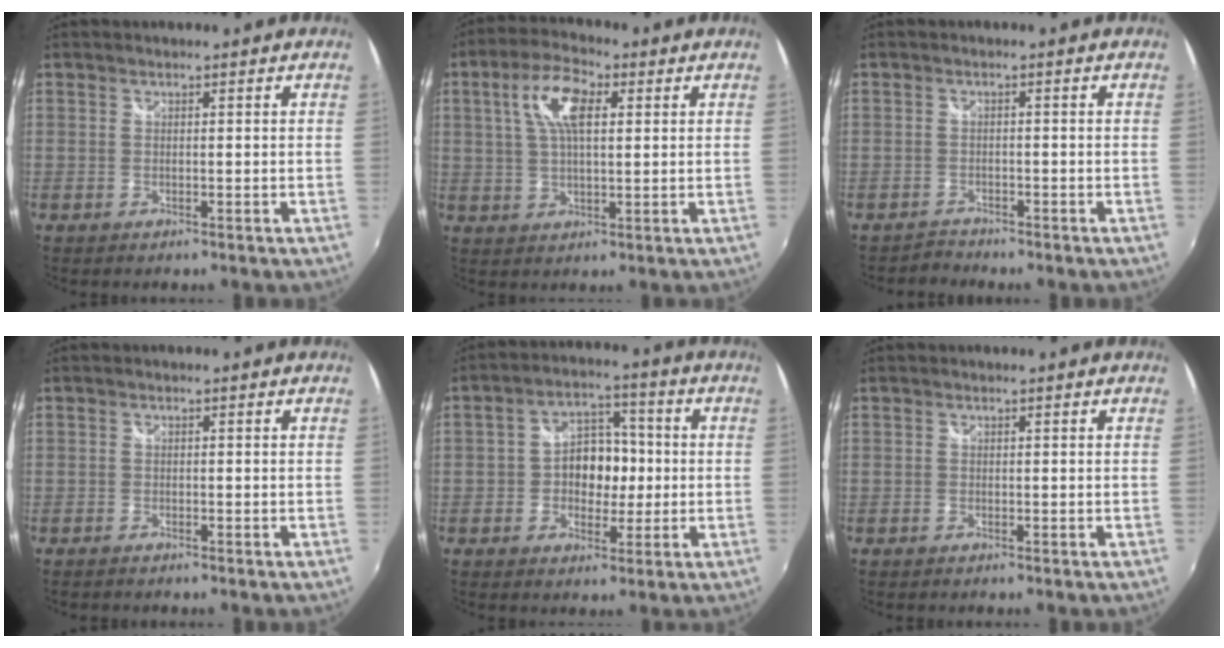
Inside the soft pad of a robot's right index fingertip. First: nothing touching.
{"total": 9.2, "force": [2.9, 4.0, 7.8], "torque": [-0.151, 0.020, 0.052]}
{"total": 1.9, "force": [-1.8, 0.6, -0.4], "torque": [0.001, 0.003, -0.034]}
{"total": 1.0, "force": [-0.9, 0.3, 0.2], "torque": [-0.009, -0.004, -0.019]}
{"total": 8.2, "force": [-1.0, 6.4, 5.1], "torque": [-0.090, 0.020, -0.015]}
{"total": 0.0}